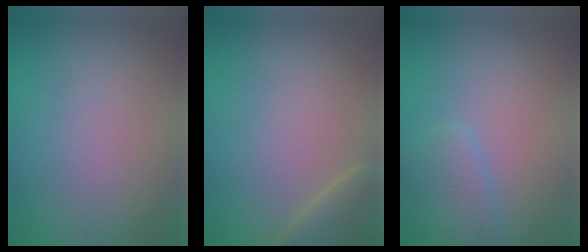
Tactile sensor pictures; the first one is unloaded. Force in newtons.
{"total": 3.8, "press": 3.8, "slide": 0.4}
{"total": 2.6, "press": 2.6, "slide": 0.2}